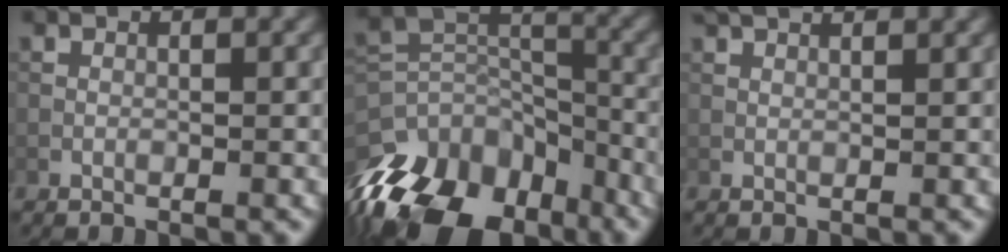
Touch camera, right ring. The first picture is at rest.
{"total": 14.6, "force": [-10.5, 7.7, 6.6], "torque": [-0.149, -0.003, -0.170]}
{"total": 3.6, "force": [2.8, 1.1, 2.1], "torque": [-0.027, 0.011, 0.021]}